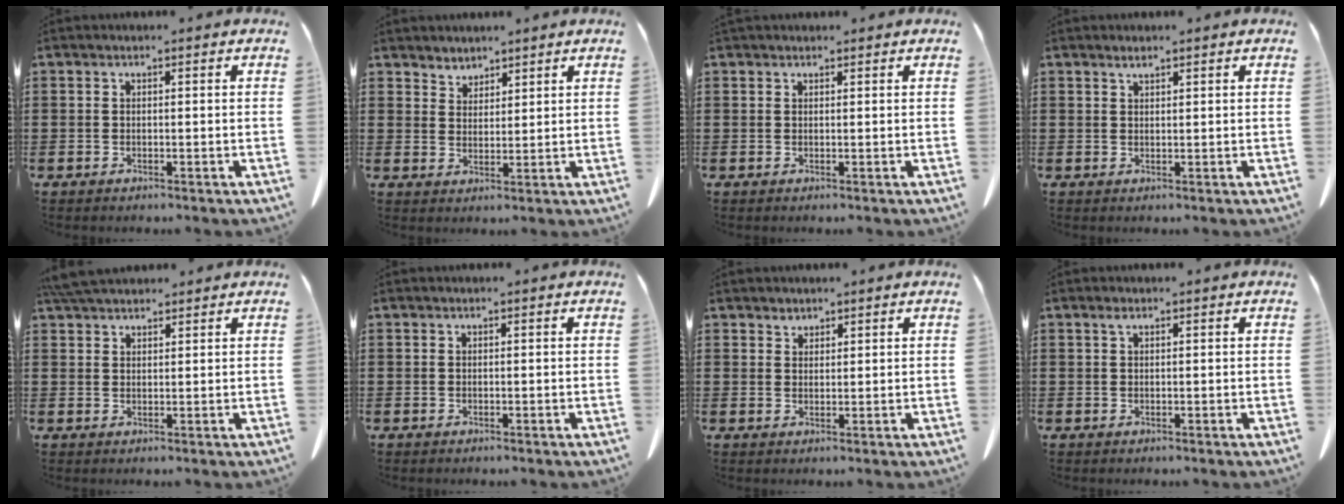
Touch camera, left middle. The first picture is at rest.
{"total": 2.8, "force": [2.7, 0.9, -0.2], "torque": [-0.004, -0.005, 0.052]}
{"total": 0.7, "force": [0.7, 0.2, 0.1], "torque": [-0.005, -0.001, 0.014]}
{"total": 1.2, "force": [1.0, 0.1, 0.6], "torque": [-0.014, -0.001, 0.018]}
{"total": 4.2, "force": [3.8, 0.8, 1.4], "torque": [-0.038, -0.005, 0.073]}
{"total": 0.0}
{"total": 1.7, "force": [1.6, 0.6, -0.1], "torque": [-0.002, 0.001, 0.032]}
{"total": 1.1, "force": [0.5, 0.3, 0.9], "torque": [-0.019, 0.002, 0.010]}